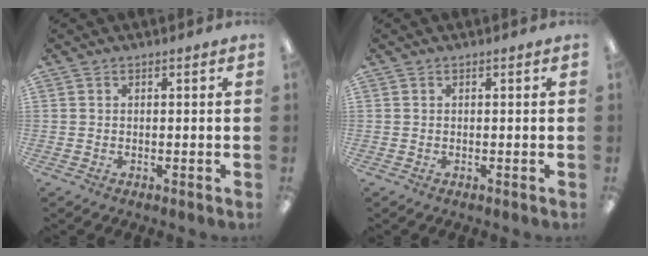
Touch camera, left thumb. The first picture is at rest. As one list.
[{"total": 0.0}]